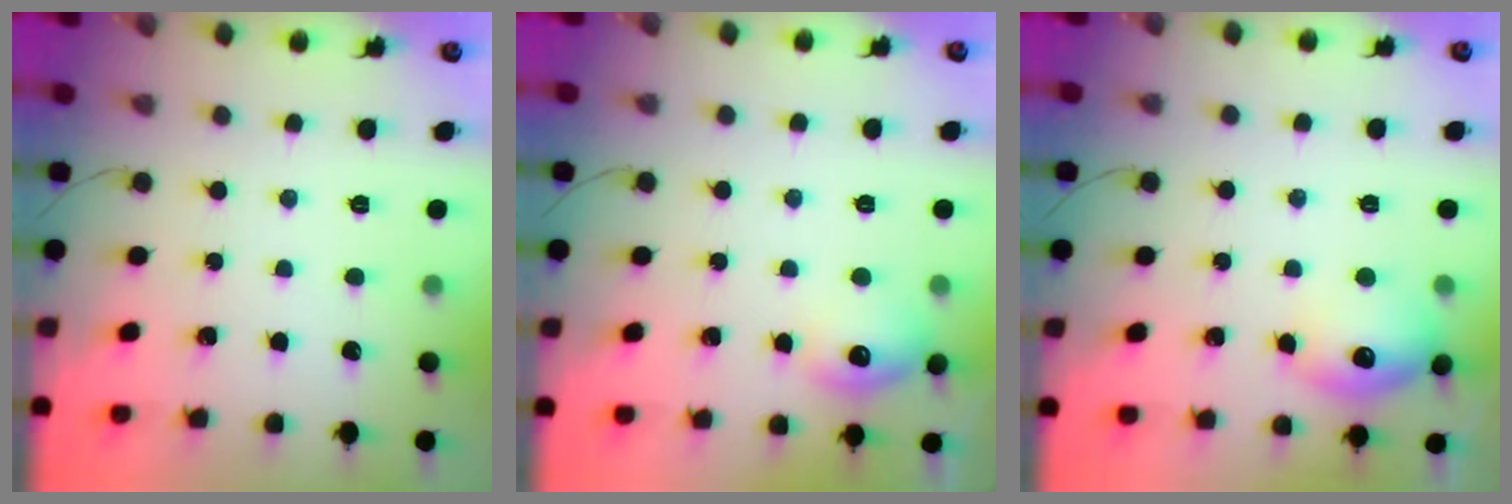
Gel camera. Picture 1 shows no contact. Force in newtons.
{"total": 10.0, "press": 10.0, "slide": 0.3}
{"total": 12.8, "press": 12.8, "slide": 0.9}